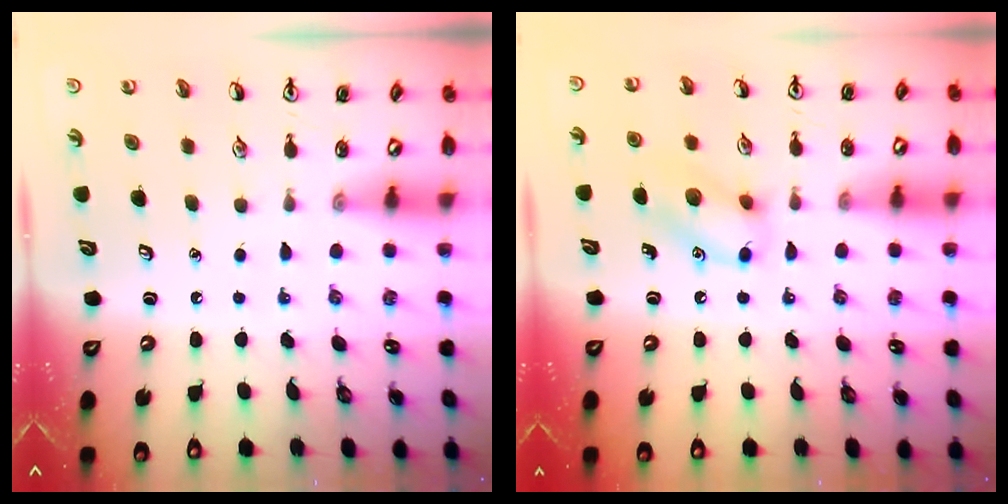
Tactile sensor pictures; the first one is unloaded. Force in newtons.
{"total": 10.8, "press": 10.7, "slide": 1.3}